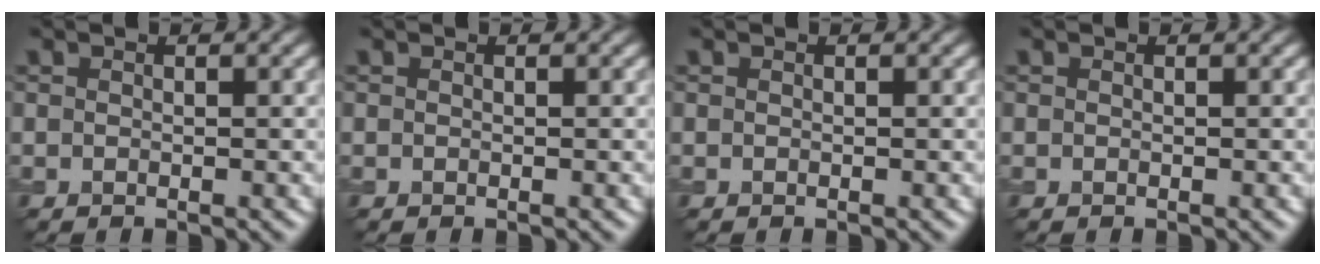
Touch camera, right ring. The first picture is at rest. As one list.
[{"total": 0.0}, {"total": 0.0}, {"total": 0.0}]